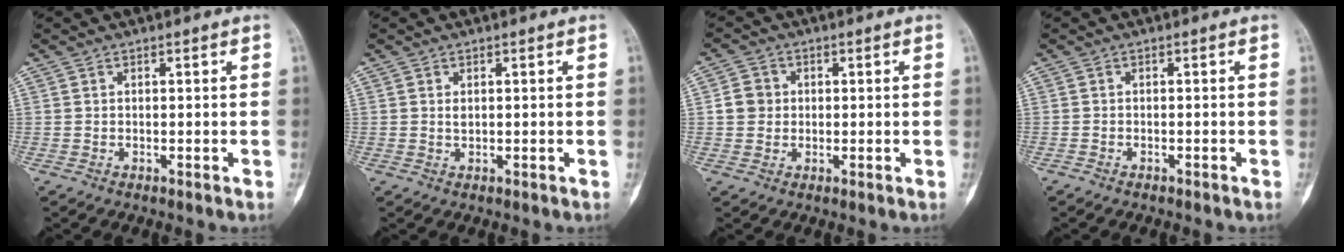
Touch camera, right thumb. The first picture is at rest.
{"total": 0.9, "force": [0.3, 0.6, 0.6], "torque": [-0.008, -0.001, 0.008]}
{"total": 4.1, "force": [0.2, 3.8, 1.5], "torque": [-0.009, 0.007, -0.001]}
{"total": 0.8, "force": [-0.7, 0.2, 0.3], "torque": [-0.011, 0.003, -0.010]}